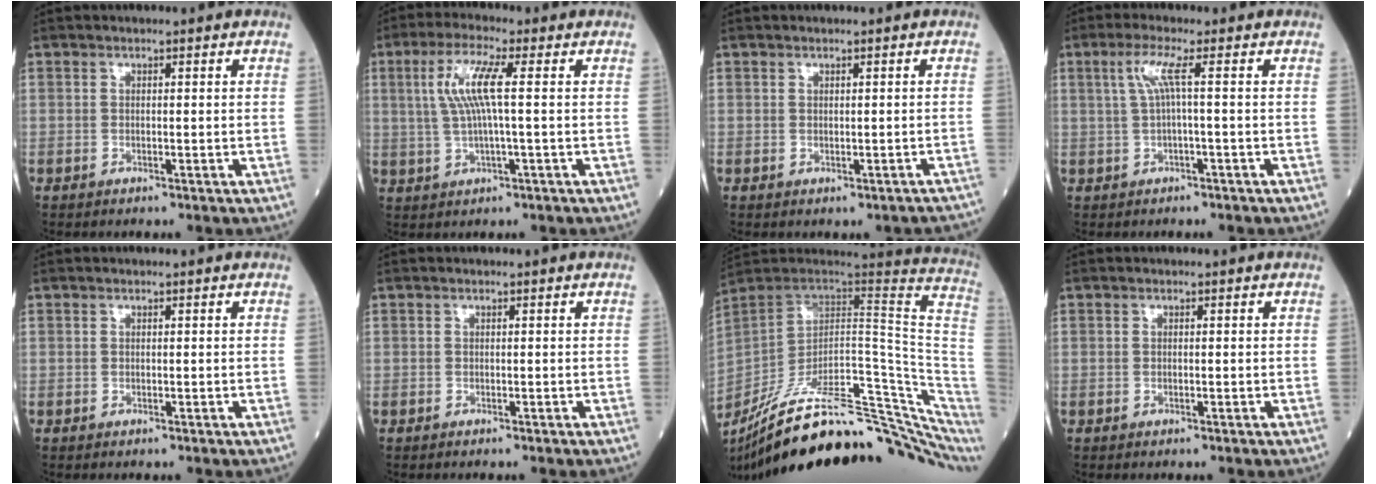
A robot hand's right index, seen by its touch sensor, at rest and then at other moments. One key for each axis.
{"total": 7.2, "fx": 1.3, "fy": 0.3, "fz": 7.1, "tx": -0.153, "ty": 0.012, "tz": 0.027}
{"total": 1.4, "fx": -0.9, "fy": 0.8, "fz": 0.7, "tx": -0.008, "ty": 0.008, "tz": -0.007}
{"total": 3.5, "fx": 0.5, "fy": -0.5, "fz": 3.4, "tx": -0.078, "ty": 0.013, "tz": 0.015}
{"total": 0.0}
{"total": 0.0}
{"total": 30.5, "fx": -22.6, "fy": 6.3, "fz": 19.5, "tx": -0.197, "ty": -0.004, "tz": -0.325}
{"total": 0.0}